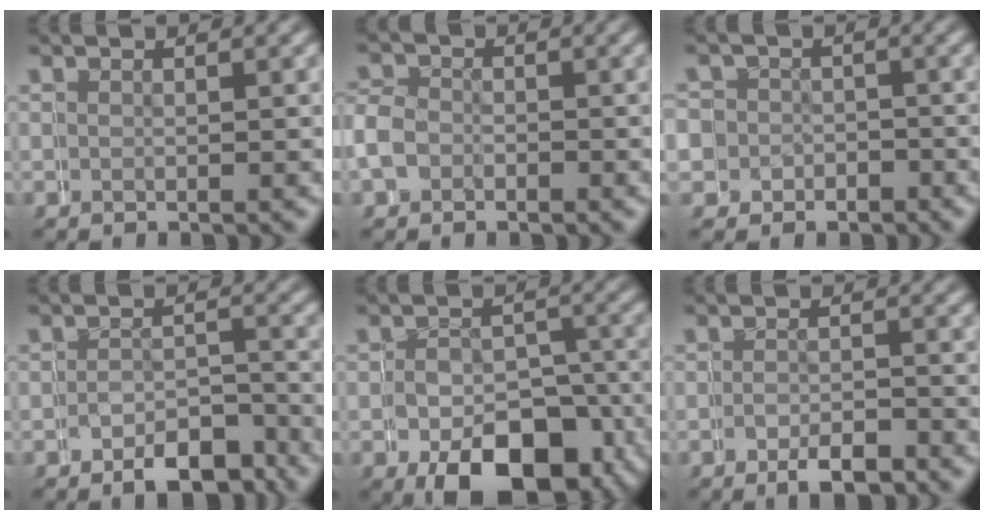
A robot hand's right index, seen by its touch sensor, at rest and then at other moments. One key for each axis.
{"total": 3.4, "fx": -0.8, "fy": 3.1, "fz": -1.3, "tx": -0.011, "ty": -0.012, "tz": -0.015}
{"total": 5.6, "fx": -0.8, "fy": 5.5, "fz": -1.1, "tx": 0.006, "ty": -0.023, "tz": -0.013}
{"total": 4.9, "fx": -4.2, "fy": 2.2, "fz": 1.1, "tx": -0.003, "ty": -0.008, "tz": -0.069}
{"total": 10.2, "fx": -5.8, "fy": 6.5, "fz": 5.3, "tx": -0.085, "ty": -0.037, "tz": -0.076}
{"total": 2.9, "fx": -2.1, "fy": 1.1, "fz": 1.5, "tx": -0.010, "ty": 0.002, "tz": -0.041}